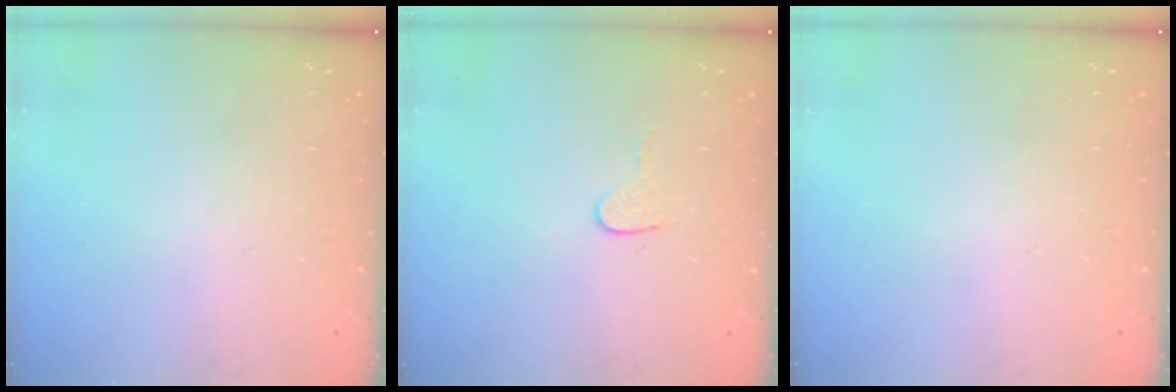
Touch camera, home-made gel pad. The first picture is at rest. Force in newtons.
{"total": 4.0, "press": 4.0, "slide": 0.4}
{"total": 0.0}